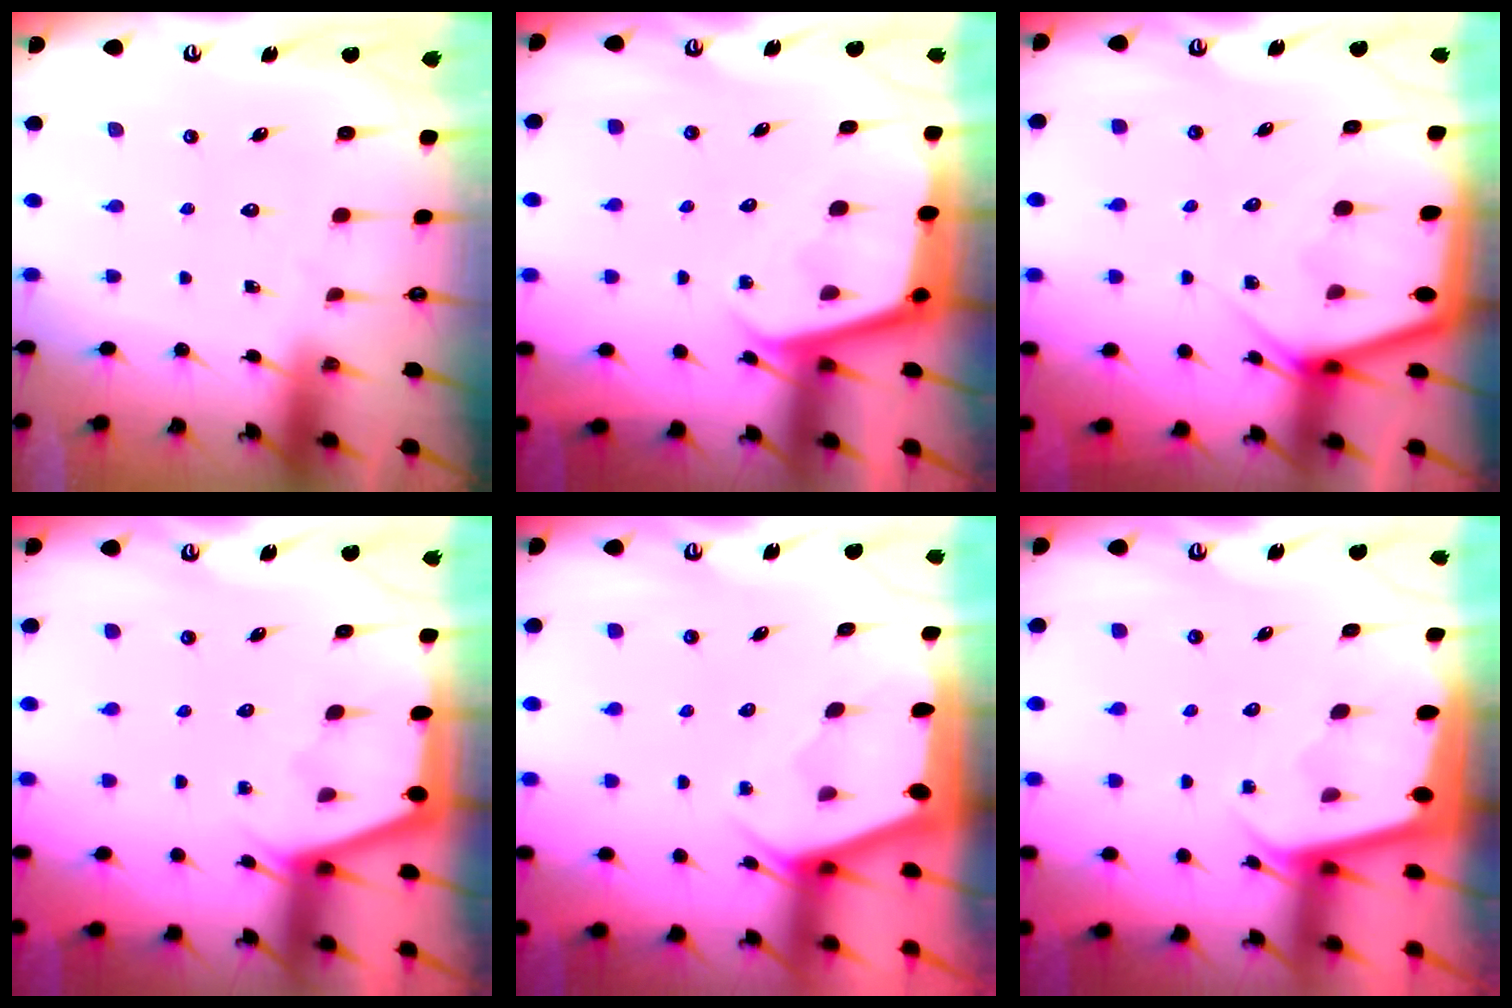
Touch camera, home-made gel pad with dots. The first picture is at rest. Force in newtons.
{"total": 3.4, "press": 3.4, "slide": 0.2}
{"total": 4.2, "press": 4.1, "slide": 0.4}
{"total": 1.8, "press": 1.8, "slide": 0.4}
{"total": 2.9, "press": 2.9, "slide": 0.1}
{"total": 2.0, "press": 2.0, "slide": 0.0}